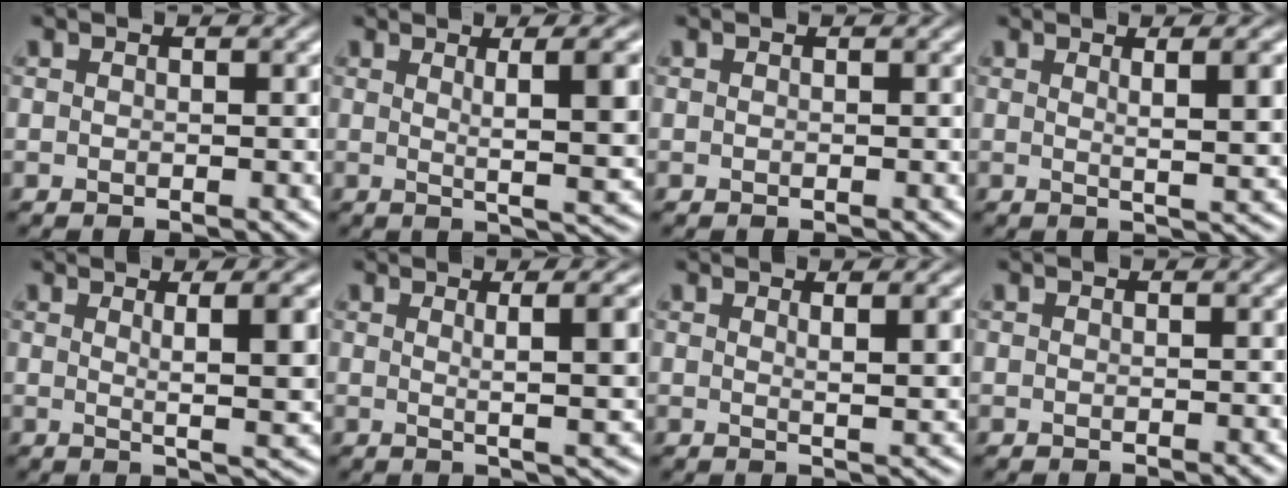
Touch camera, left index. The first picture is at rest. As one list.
[{"total": 7.9, "force": [1.8, 1.7, 7.5], "torque": [-0.086, 0.006, 0.034]}, {"total": 0.0}, {"total": 5.5, "force": [1.6, 1.3, 5.1], "torque": [-0.053, 0.006, 0.025]}, {"total": 7.1, "force": [1.7, 1.6, 6.7], "torque": [-0.076, 0.000, 0.032]}, {"total": 6.7, "force": [1.5, 1.5, 6.3], "torque": [-0.068, 0.008, 0.026]}, {"total": 3.5, "force": [1.4, 0.7, 3.1], "torque": [-0.036, -0.002, 0.023]}, {"total": 0.0}]